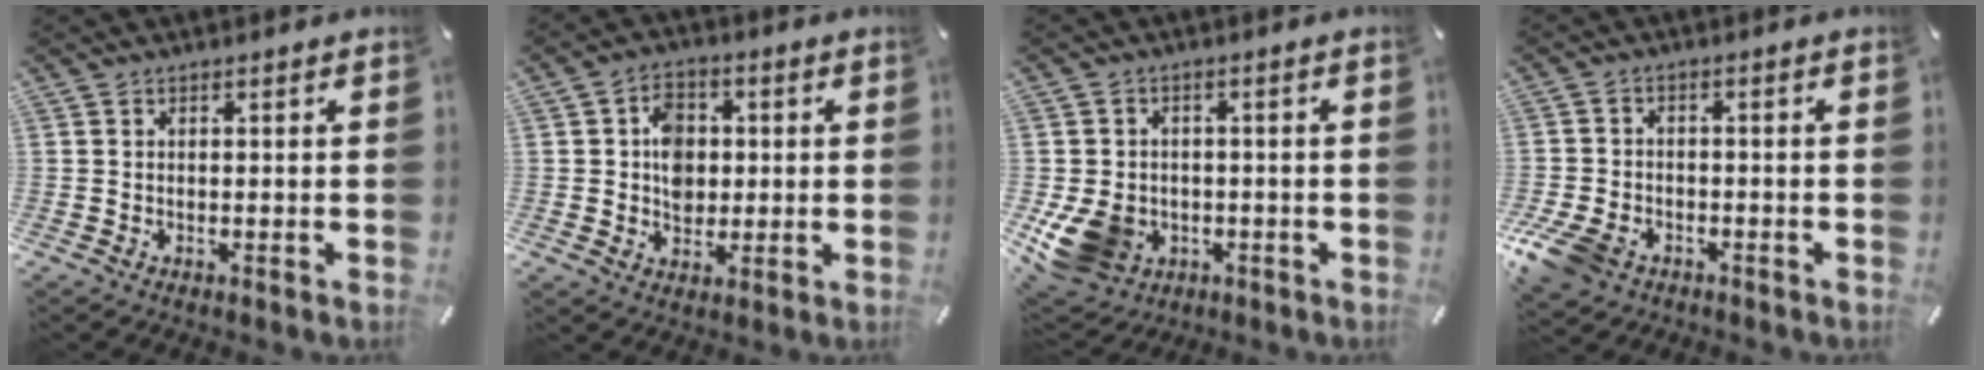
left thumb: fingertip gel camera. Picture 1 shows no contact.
{"total": 7.5, "force": [0.6, 6.4, 3.8], "torque": [-0.051, 0.005, 0.010]}
{"total": 10.0, "force": [-3.0, 8.2, 4.8], "torque": [-0.117, 0.016, -0.050]}
{"total": 7.3, "force": [-4.2, 4.8, 3.6], "torque": [-0.097, 0.011, -0.082]}